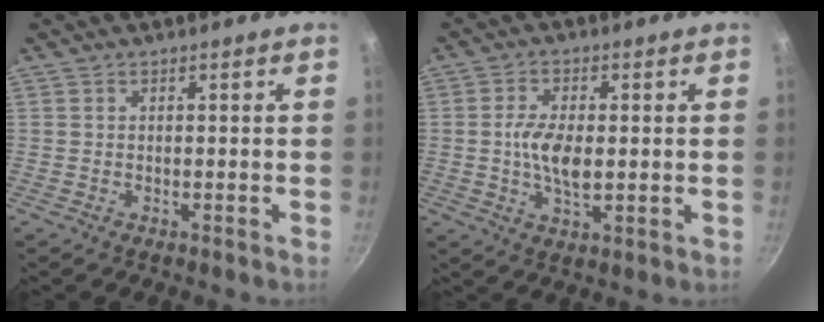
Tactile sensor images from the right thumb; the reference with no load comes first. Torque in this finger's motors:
{"motor_torque": [0.63, 1.75, 0.69, 0.36, 0.27]}